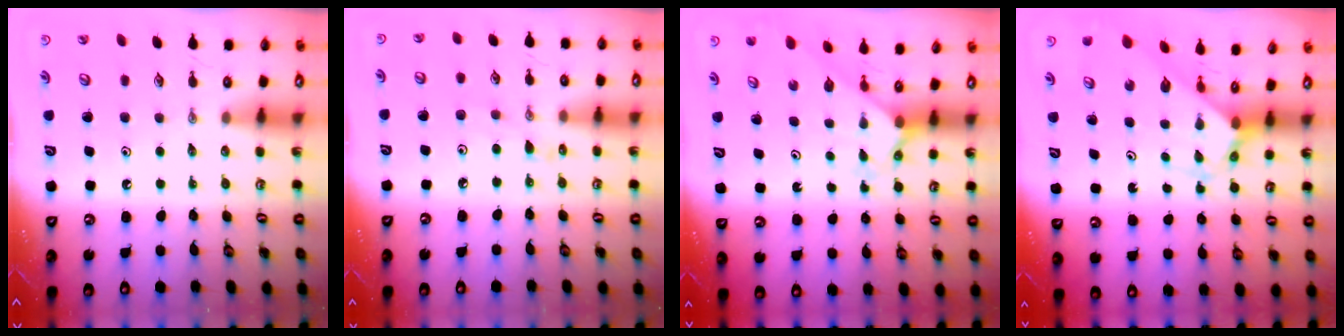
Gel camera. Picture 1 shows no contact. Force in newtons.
{"total": 4.1, "press": 4.1, "slide": 0.4}
{"total": 2.5, "press": 2.5, "slide": 0.2}
{"total": 2.6, "press": 2.6, "slide": 0.2}